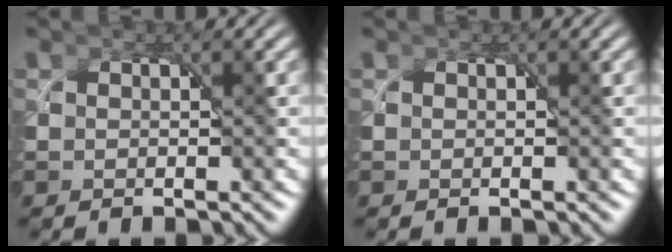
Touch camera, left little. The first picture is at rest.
{"total": 0.0}